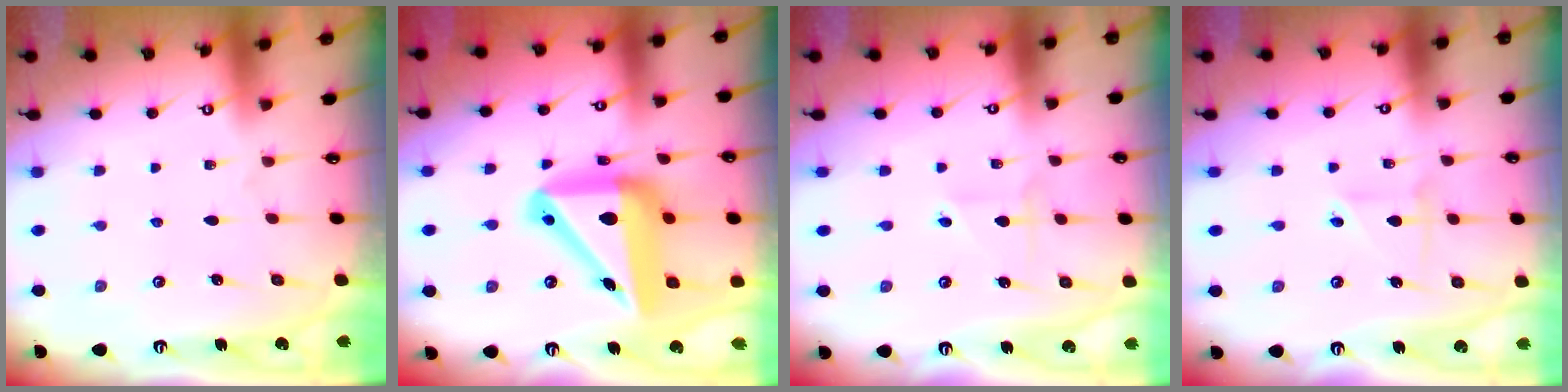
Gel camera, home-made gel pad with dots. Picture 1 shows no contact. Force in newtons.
{"total": 19.2, "press": 19.0, "slide": 2.7}
{"total": 2.8, "press": 2.6, "slide": 0.9}
{"total": 2.7, "press": 2.5, "slide": 1.0}